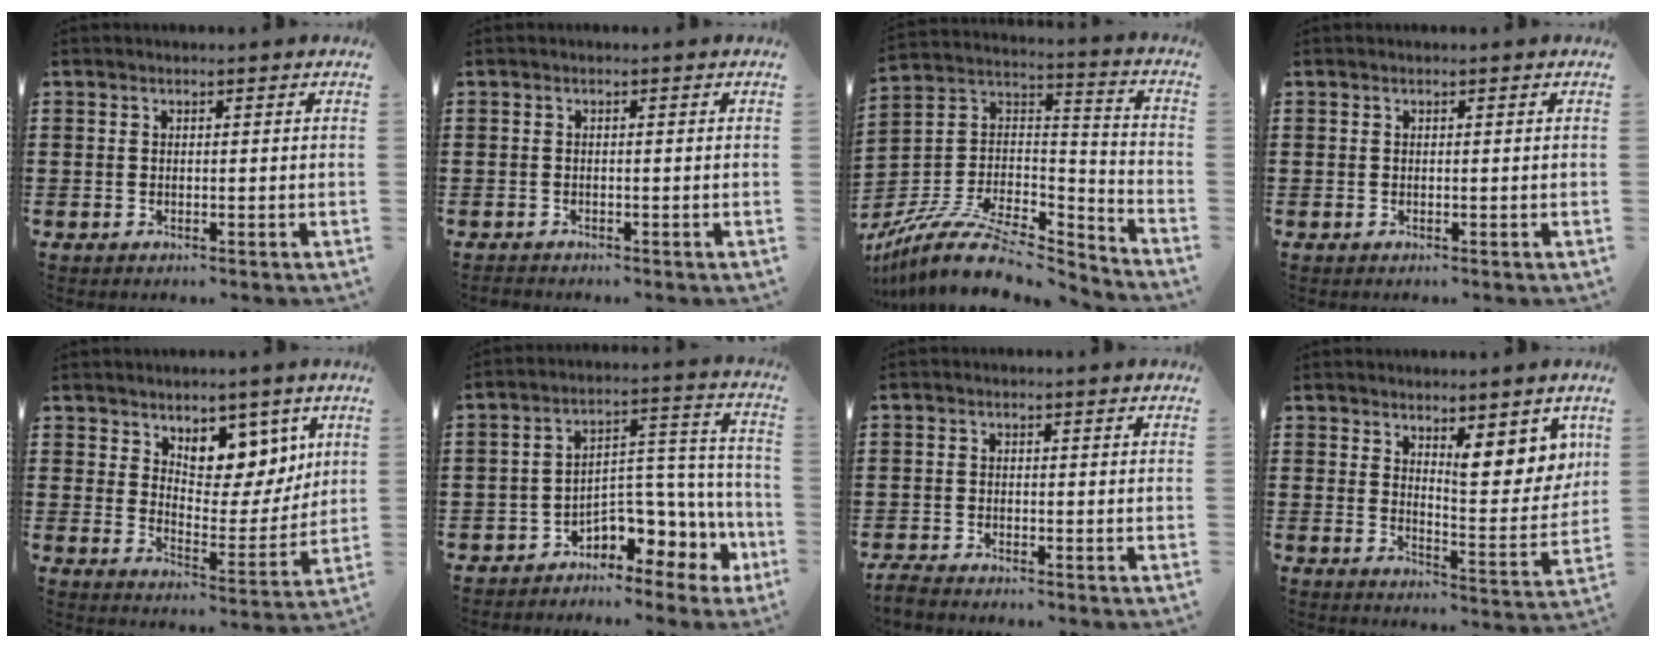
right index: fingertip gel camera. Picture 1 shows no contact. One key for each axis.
{"total": 0.6, "fx": -0.6, "fy": 0.1, "fz": 0.1, "tx": -0.003, "ty": -0.001, "tz": -0.012}
{"total": 11.4, "fx": -8.5, "fy": 4.4, "fz": 6.3, "tx": -0.122, "ty": 0.015, "tz": -0.159}
{"total": 0.0}
{"total": 7.2, "fx": 5.5, "fy": 4.2, "fz": 2.1, "tx": -0.052, "ty": -0.041, "tz": 0.097}
{"total": 6.3, "fx": -2.5, "fy": 4.6, "fz": 3.5, "tx": -0.065, "ty": -0.019, "tz": -0.044}
{"total": 1.9, "fx": -1.9, "fy": 0.2, "fz": 0.2, "tx": -0.014, "ty": -0.003, "tz": -0.041}
{"total": 8.1, "fx": 5.6, "fy": 3.0, "fz": 5.0, "tx": -0.073, "ty": -0.033, "tz": 0.095}